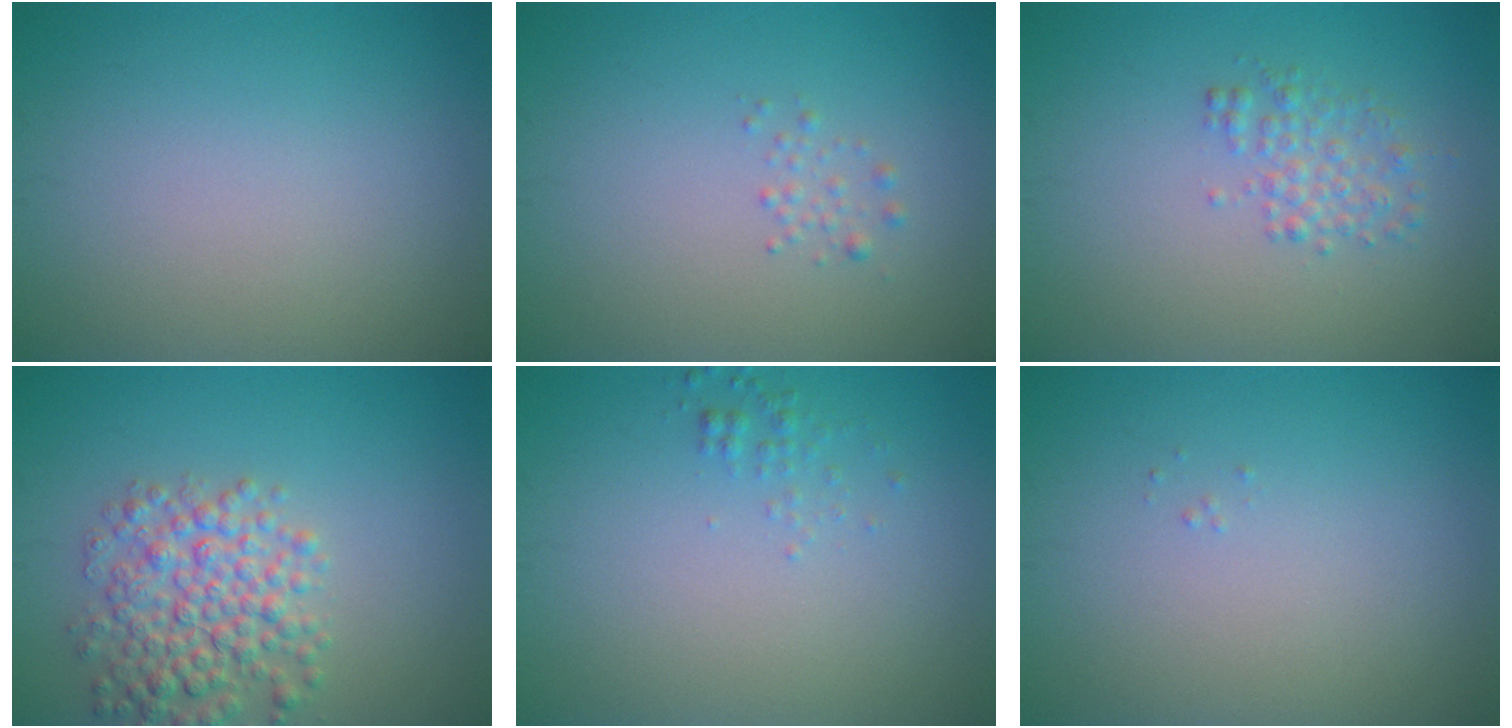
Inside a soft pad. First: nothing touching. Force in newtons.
{"total": 0.8, "press": 0.8, "slide": 0.0}
{"total": 2.0, "press": 2.0, "slide": 0.0}
{"total": 5.2, "press": 5.2, "slide": 0.1}
{"total": 0.9, "press": 0.9, "slide": 0.0}
{"total": 0.0}